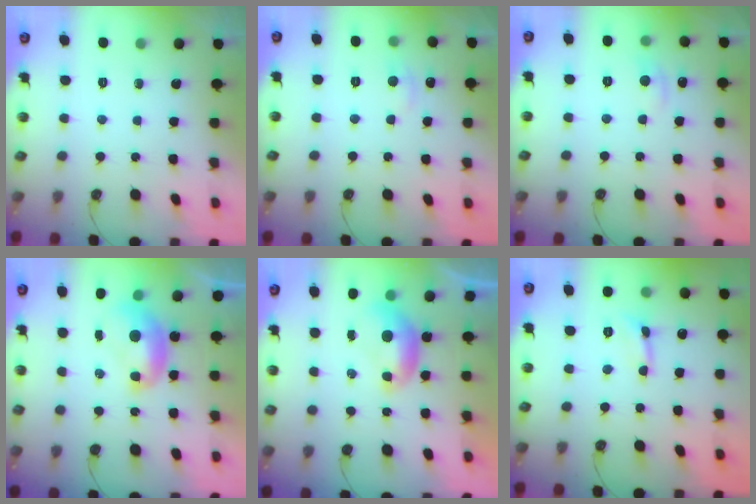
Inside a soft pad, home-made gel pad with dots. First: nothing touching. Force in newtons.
{"total": 2.4, "press": 2.3, "slide": 0.5}
{"total": 1.1, "press": 0.7, "slide": 0.8}
{"total": 2.1, "press": 2.1, "slide": 0.3}
{"total": 0.0}
{"total": 0.0}